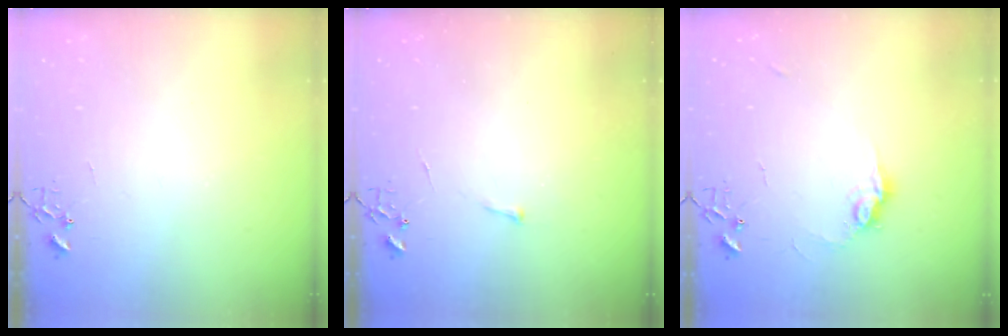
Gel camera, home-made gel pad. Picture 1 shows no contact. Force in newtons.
{"total": 2.9, "press": 2.9, "slide": 0.4}
{"total": 8.9, "press": 8.9, "slide": 0.5}